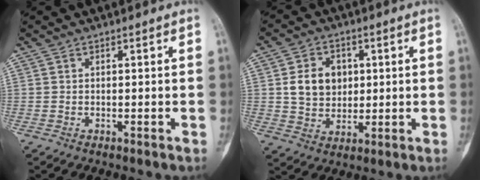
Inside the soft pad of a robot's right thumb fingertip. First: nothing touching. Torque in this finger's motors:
{"motor_torque": [0.27, 0.09, 0.84, 0.00, 0.05]}